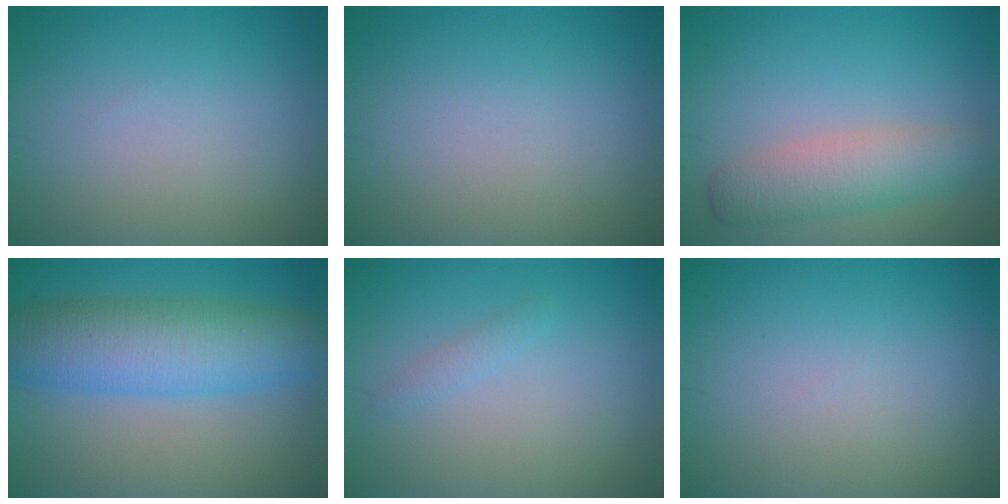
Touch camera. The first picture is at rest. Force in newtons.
{"total": 0.0}
{"total": 4.2, "press": 4.2, "slide": 0.1}
{"total": 8.2, "press": 8.2, "slide": 0.2}
{"total": 1.0, "press": 1.0, "slide": 0.0}
{"total": 0.0}